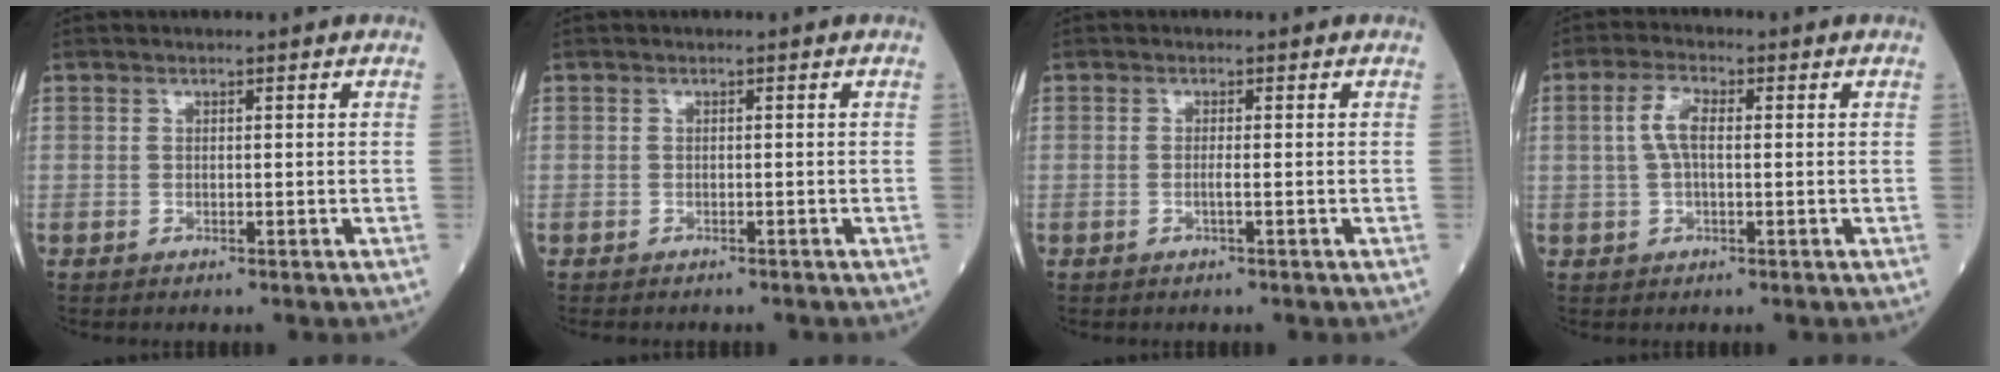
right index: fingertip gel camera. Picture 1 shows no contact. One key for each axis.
{"total": 2.1, "fx": -1.8, "fy": 1.1, "fz": 0.4, "tx": -0.012, "ty": 0.000, "tz": -0.025}
{"total": 1.0, "fx": -0.4, "fy": -0.2, "fz": 0.9, "tx": -0.017, "ty": -0.001, "tz": -0.010}
{"total": 4.1, "fx": 0.4, "fy": 1.5, "fz": 3.8, "tx": -0.087, "ty": 0.013, "tz": 0.009}